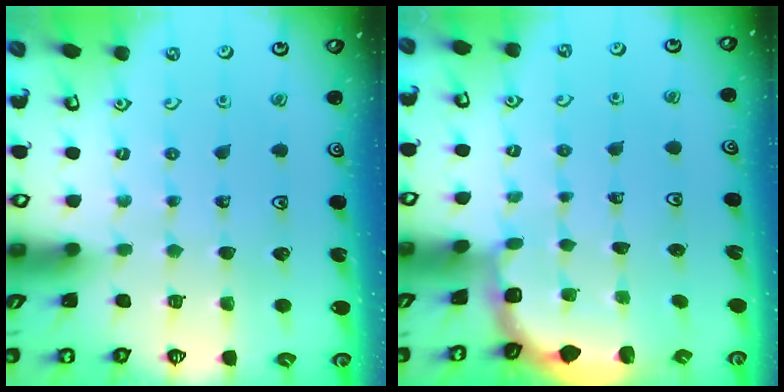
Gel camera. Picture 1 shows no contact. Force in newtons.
{"total": 1.9, "press": 1.8, "slide": 0.7}